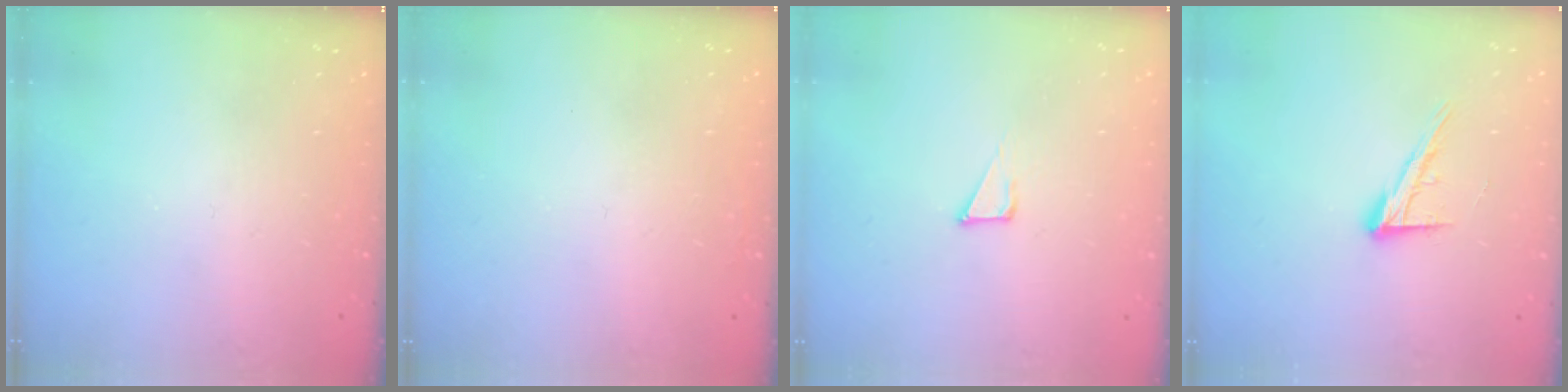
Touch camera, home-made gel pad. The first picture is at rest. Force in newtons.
{"total": 1.6, "press": 1.6, "slide": 0.1}
{"total": 4.3, "press": 4.3, "slide": 0.1}
{"total": 12.3, "press": 12.0, "slide": 2.5}